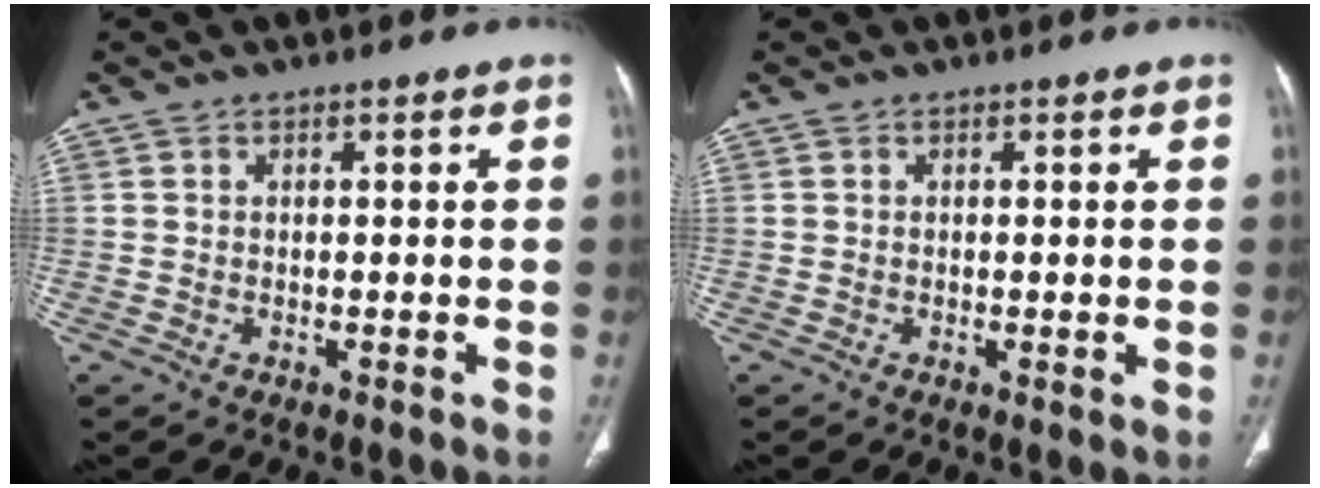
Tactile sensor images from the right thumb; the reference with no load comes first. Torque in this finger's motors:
{"motor_torque": [-0.37, 0.18, -0.19, -0.15, -0.02]}